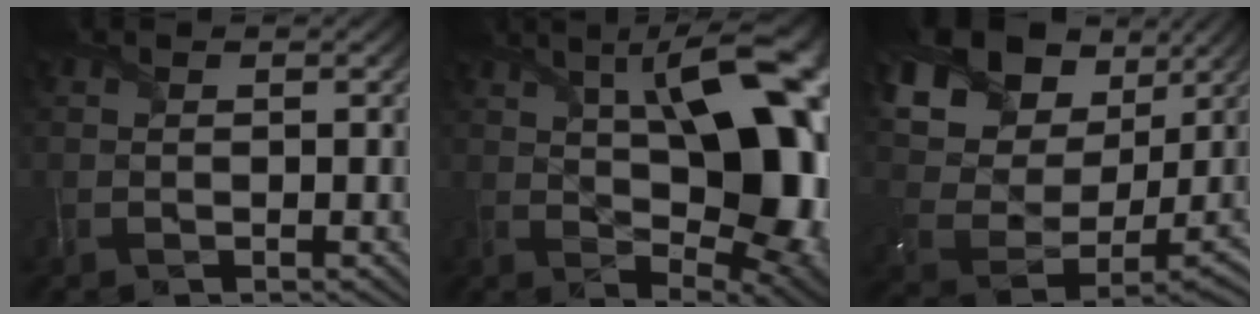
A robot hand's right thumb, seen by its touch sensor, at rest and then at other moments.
{"total": 18.1, "force": [3.3, 8.2, 15.8], "torque": [-0.208, 0.036, 0.036]}
{"total": 18.3, "force": [9.3, 12.4, 9.8], "torque": [-0.236, 0.042, 0.178]}